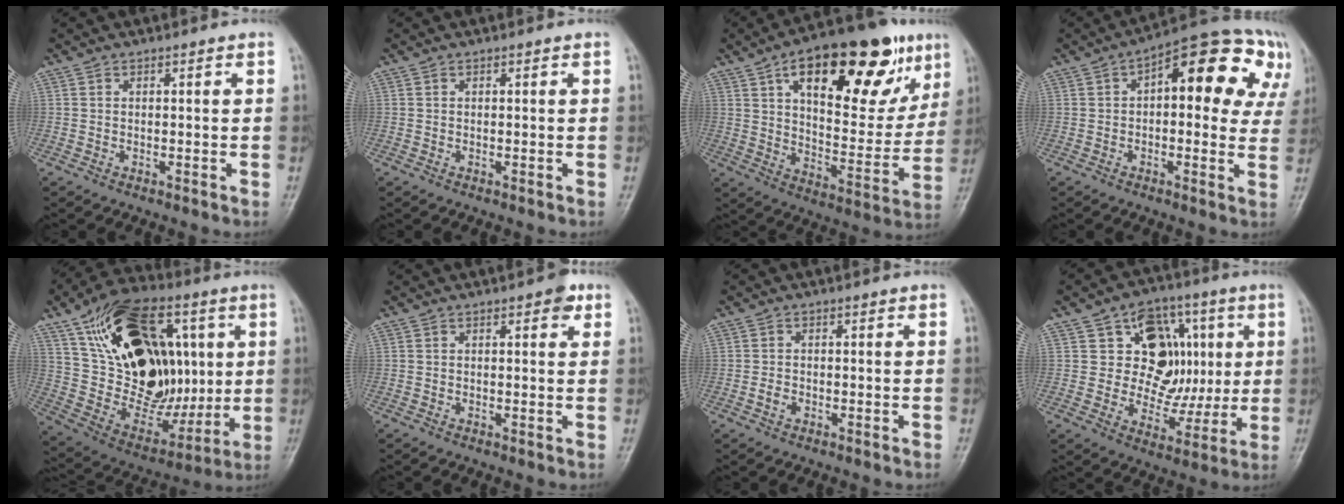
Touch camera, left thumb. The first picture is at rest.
{"total": 0.0}
{"total": 28.2, "force": [13.9, 12.6, 21.1], "torque": [-0.268, -0.014, 0.211]}
{"total": 18.3, "force": [5.7, 9.1, 14.8], "torque": [-0.134, 0.025, 0.060]}
{"total": 28.9, "force": [6.9, 18.0, 21.6], "torque": [-0.336, -0.006, 0.126]}
{"total": 2.6, "force": [1.3, 1.2, 1.9], "torque": [-0.014, -0.001, 0.011]}
{"total": 1.7, "force": [-0.7, 1.3, 0.9], "torque": [-0.016, 0.006, -0.014]}
{"total": 16.0, "force": [3.7, 12.4, 9.5], "torque": [-0.071, 0.002, 0.065]}